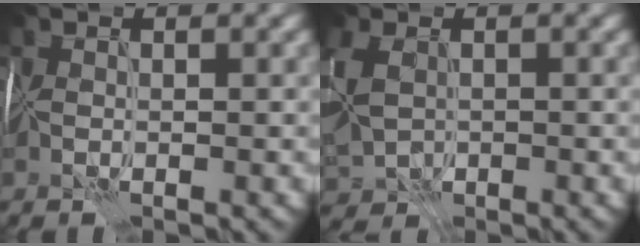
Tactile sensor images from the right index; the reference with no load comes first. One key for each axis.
{"total": 4.5, "fx": -0.4, "fy": 3.7, "fz": 2.5, "tx": -0.092, "ty": -0.017, "tz": 0.005}